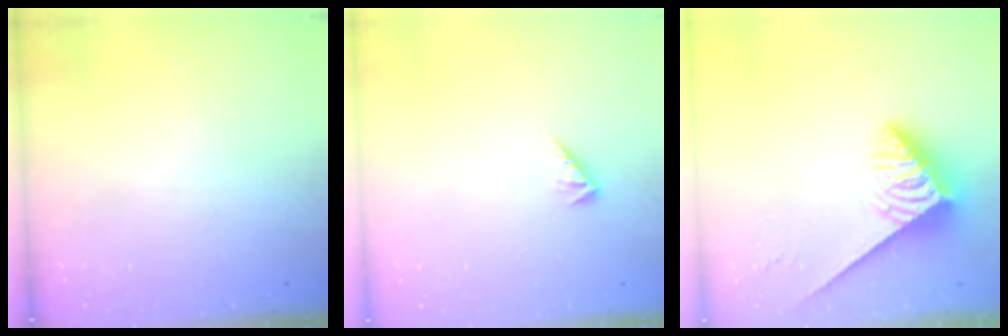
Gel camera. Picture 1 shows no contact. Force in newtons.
{"total": 2.9, "press": 2.9, "slide": 0.5}
{"total": 4.0, "press": 4.0, "slide": 0.5}